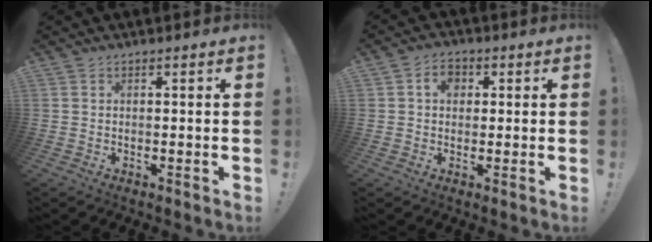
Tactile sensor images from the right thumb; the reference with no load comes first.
{"total": 5.0, "force": [1.2, 3.8, 3.0], "torque": [-0.049, 0.009, 0.020]}